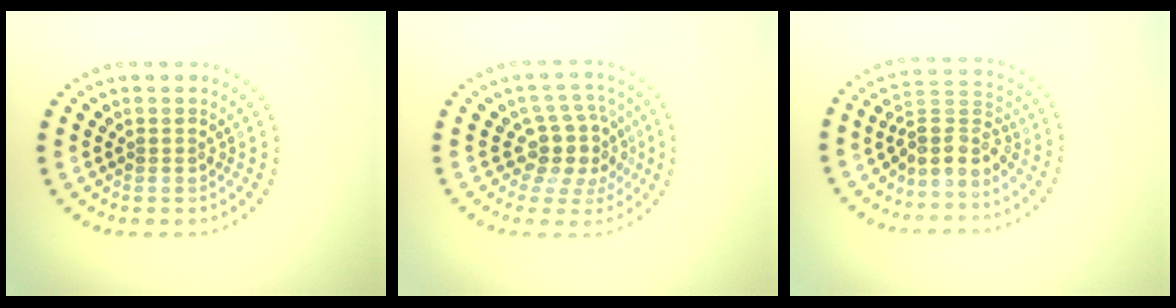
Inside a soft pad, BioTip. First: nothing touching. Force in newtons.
{"total": 4.0, "press": 3.2, "slide": 2.5}
{"total": 3.3, "press": 2.5, "slide": 2.1}